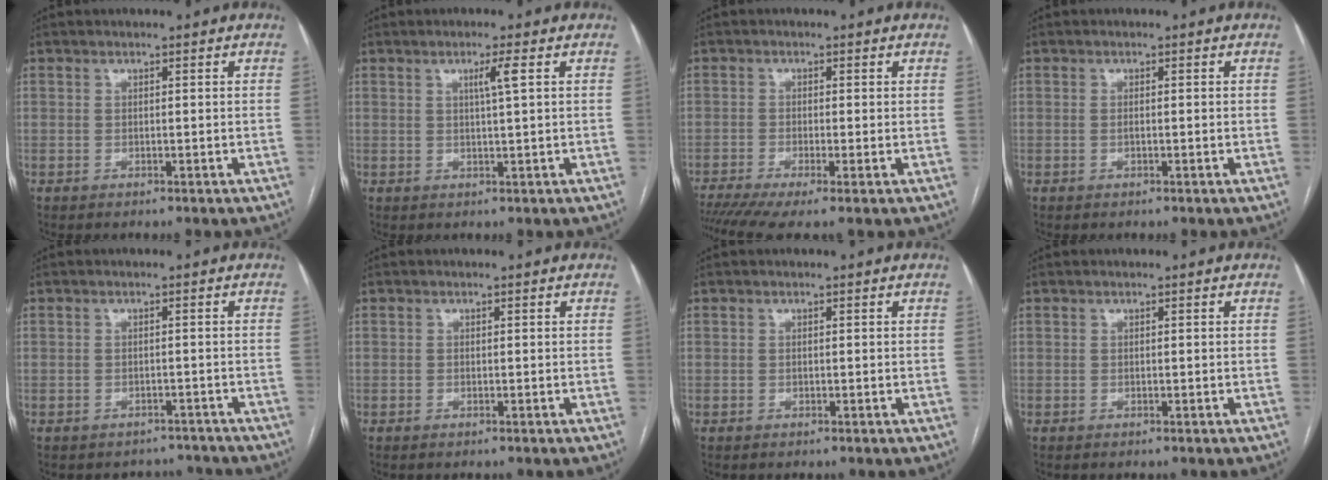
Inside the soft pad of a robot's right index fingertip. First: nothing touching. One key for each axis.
{"total": 2.6, "fx": 0.9, "fy": -0.5, "fz": 2.3, "tx": -0.042, "ty": -0.002, "tz": 0.016}
{"total": 7.5, "fx": -4.9, "fy": 0.9, "fz": 5.7, "tx": -0.099, "ty": -0.010, "tz": -0.086}
{"total": 1.1, "fx": -0.1, "fy": 0.3, "fz": 1.1, "tx": -0.022, "ty": -0.001, "tz": 0.000}
{"total": 3.6, "fx": -3.1, "fy": 1.5, "fz": -0.9, "tx": 0.014, "ty": 0.014, "tz": -0.041}
{"total": 0.0}
{"total": 0.0}
{"total": 0.0}